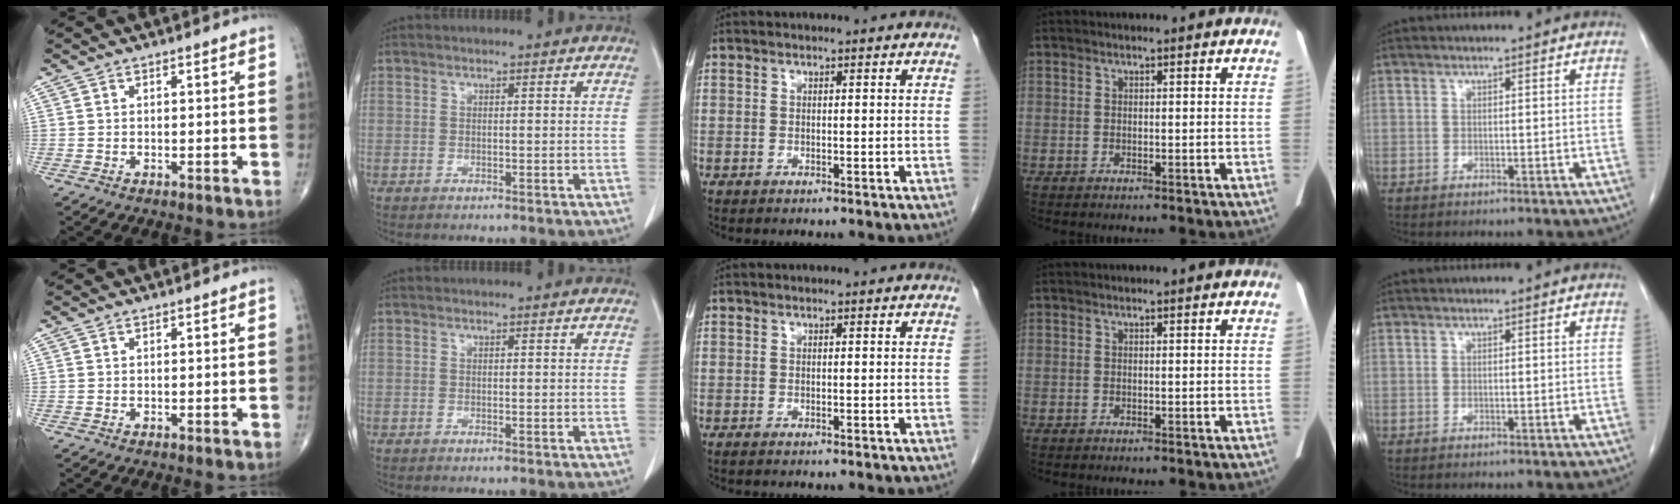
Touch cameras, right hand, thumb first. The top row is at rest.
{}